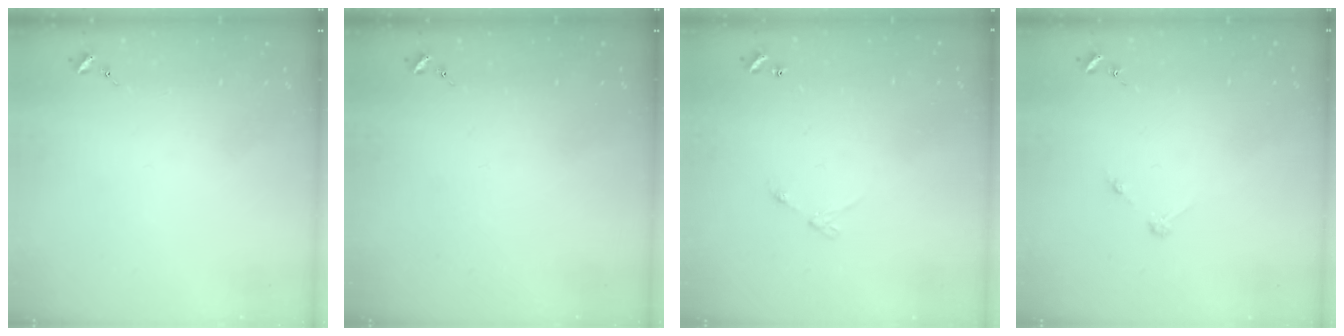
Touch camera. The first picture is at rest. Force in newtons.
{"total": 0.0}
{"total": 4.6, "press": 4.6, "slide": 0.5}
{"total": 2.7, "press": 2.7, "slide": 0.3}